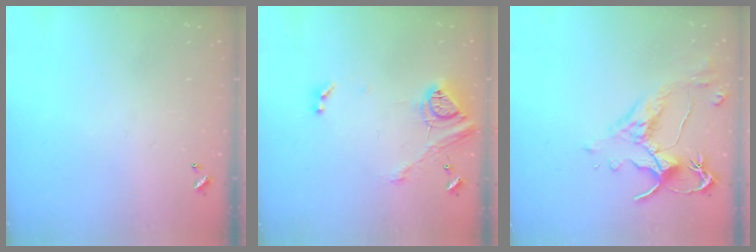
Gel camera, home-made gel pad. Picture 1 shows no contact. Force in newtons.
{"total": 14.9, "press": 14.8, "slide": 1.7}
{"total": 2.5, "press": 2.1, "slide": 1.2}